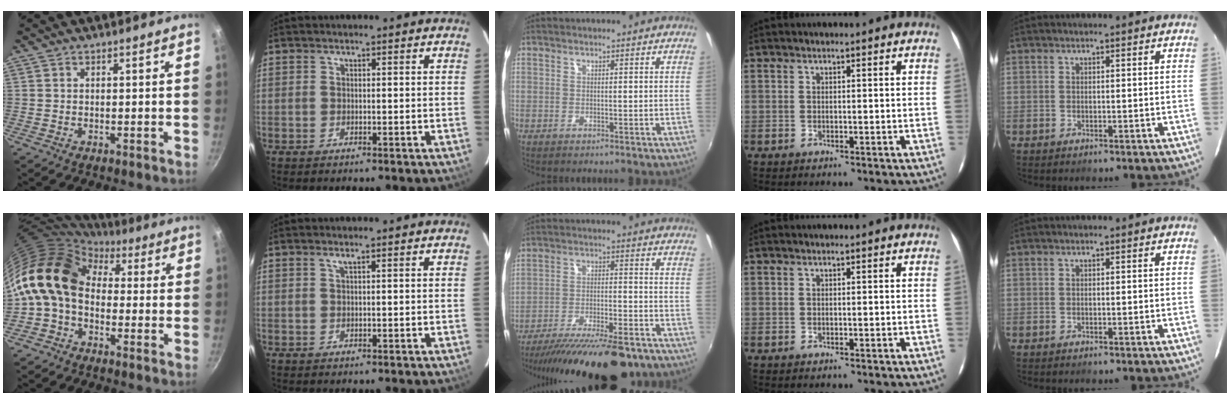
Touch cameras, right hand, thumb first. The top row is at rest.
{"thumb": {"total": 13.1, "force": [1.1, 9.4, 9.1], "torque": [-0.146, 0.026, -0.006]}, "index": {"total": 0.7, "force": [0.3, -0.4, 0.5], "torque": [-0.008, -0.001, 0.004]}, "middle": {"total": 21.7, "force": [-17.8, 4.9, 11.4], "torque": [-0.205, -0.044, -0.262]}}